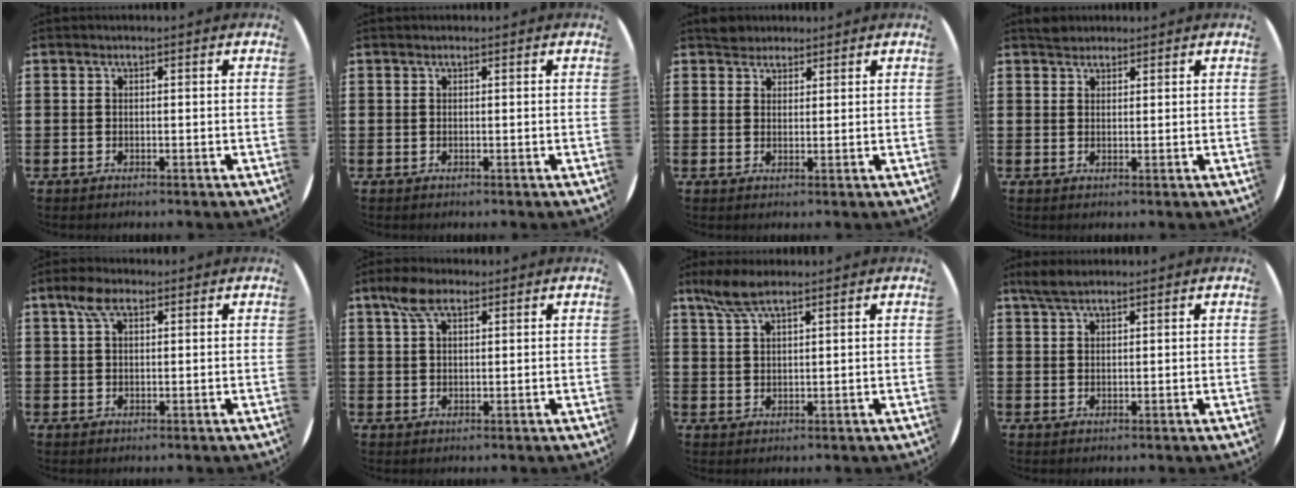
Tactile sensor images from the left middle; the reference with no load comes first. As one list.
[{"total": 0.0}, {"total": 2.4, "force": [2.2, 0.9, -0.1], "torque": [0.005, 0.002, 0.043]}, {"total": 1.7, "force": [1.6, 0.6, 0.0], "torque": [0.006, 0.001, 0.029]}, {"total": 3.9, "force": [2.2, 1.9, 2.6], "torque": [-0.057, 0.009, 0.039]}, {"total": 4.7, "force": [2.8, 2.2, 3.0], "torque": [-0.059, 0.006, 0.049]}, {"total": 4.9, "force": [3.7, 1.2, 3.1], "torque": [-0.068, 0.000, 0.067]}, {"total": 3.0, "force": [2.3, 0.9, 1.7], "torque": [-0.038, 0.005, 0.042]}]